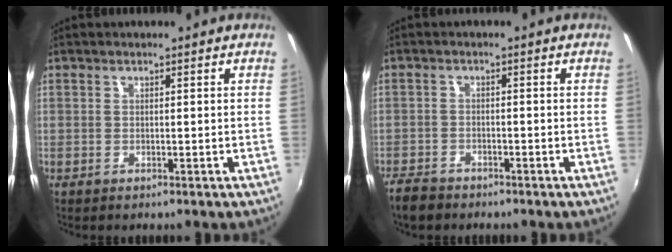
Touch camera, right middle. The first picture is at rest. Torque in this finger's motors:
{"motor_torque": [0.44, -0.49, 0.00, 0.01]}